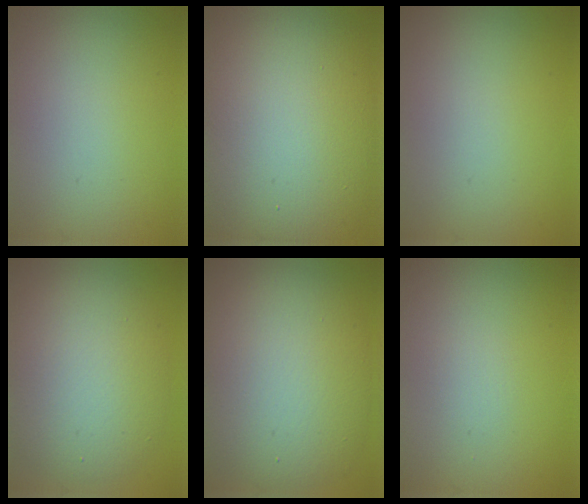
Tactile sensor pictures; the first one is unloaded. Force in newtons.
{"total": 16.4, "press": 16.4, "slide": 0.9}
{"total": 0.0}
{"total": 7.7, "press": 7.7, "slide": 0.7}
{"total": 10.9, "press": 10.9, "slide": 0.6}
{"total": 0.6, "press": 0.6, "slide": 0.0}